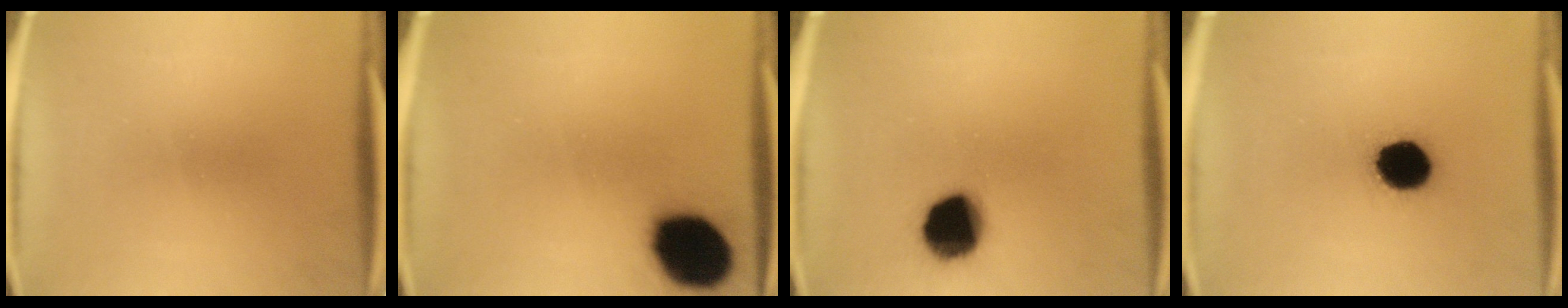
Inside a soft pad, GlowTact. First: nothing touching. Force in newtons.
{"total": 17.4}
{"total": 13.6}
{"total": 12.8}